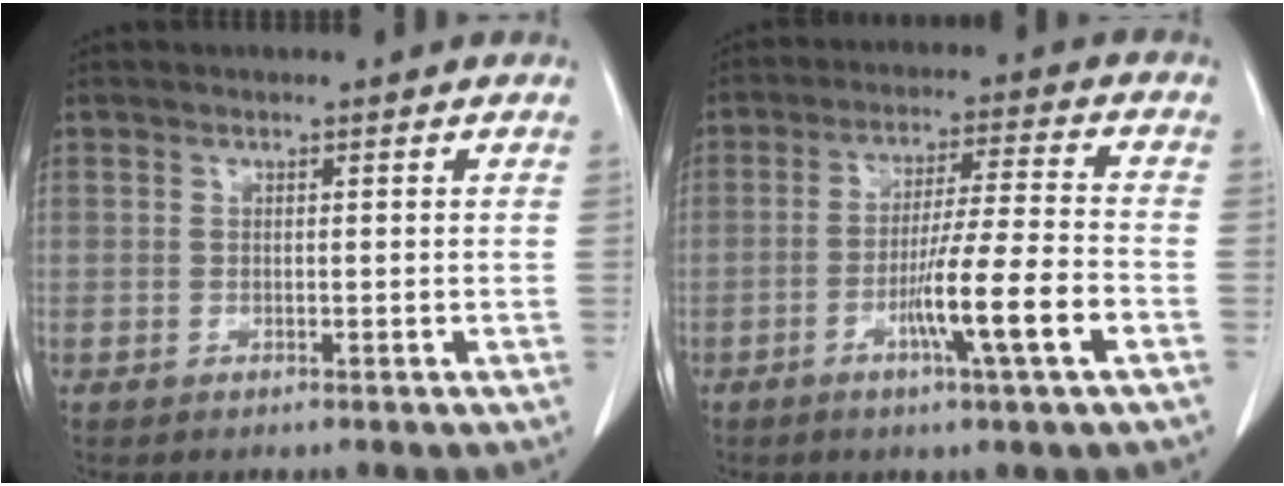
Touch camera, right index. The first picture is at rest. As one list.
[{"total": 10.5, "force": [-4.1, -0.8, 9.6], "torque": [-0.168, -0.008, -0.071]}]